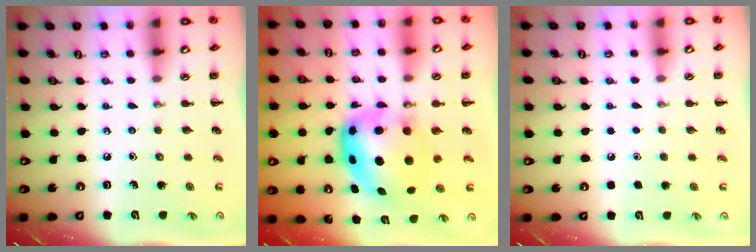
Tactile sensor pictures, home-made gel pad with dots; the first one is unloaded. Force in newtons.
{"total": 8.9, "press": 8.6, "slide": 2.2}
{"total": 1.7, "press": 1.7, "slide": 0.1}